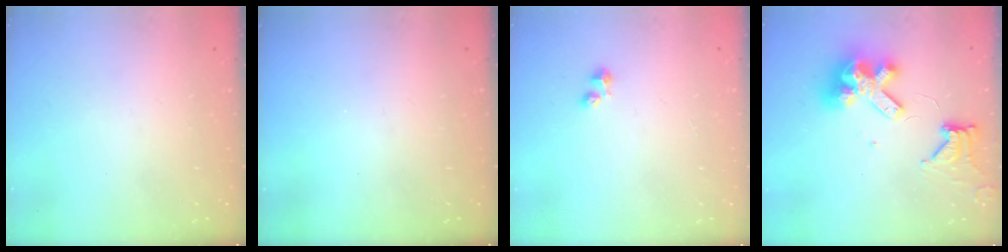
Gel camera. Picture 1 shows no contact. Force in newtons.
{"total": 0.0}
{"total": 2.5, "press": 2.5, "slide": 0.4}
{"total": 12.9, "press": 12.8, "slide": 1.6}